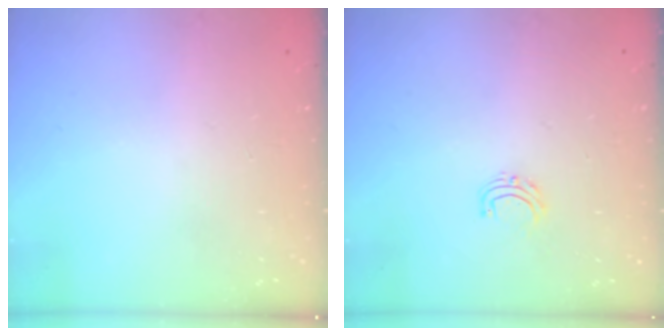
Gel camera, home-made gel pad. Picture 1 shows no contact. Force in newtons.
{"total": 4.7, "press": 4.7, "slide": 0.3}